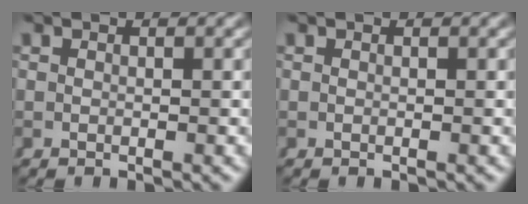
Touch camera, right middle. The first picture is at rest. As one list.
[{"total": 0.0}]